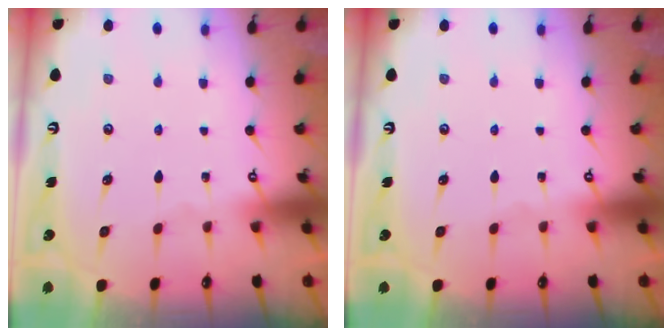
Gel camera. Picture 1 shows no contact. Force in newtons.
{"total": 0.0}